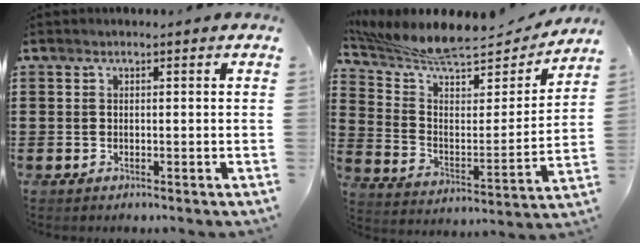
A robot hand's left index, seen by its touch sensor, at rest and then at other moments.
{"total": 9.6, "force": [8.8, 1.4, 3.6], "torque": [-0.104, -0.063, 0.150]}